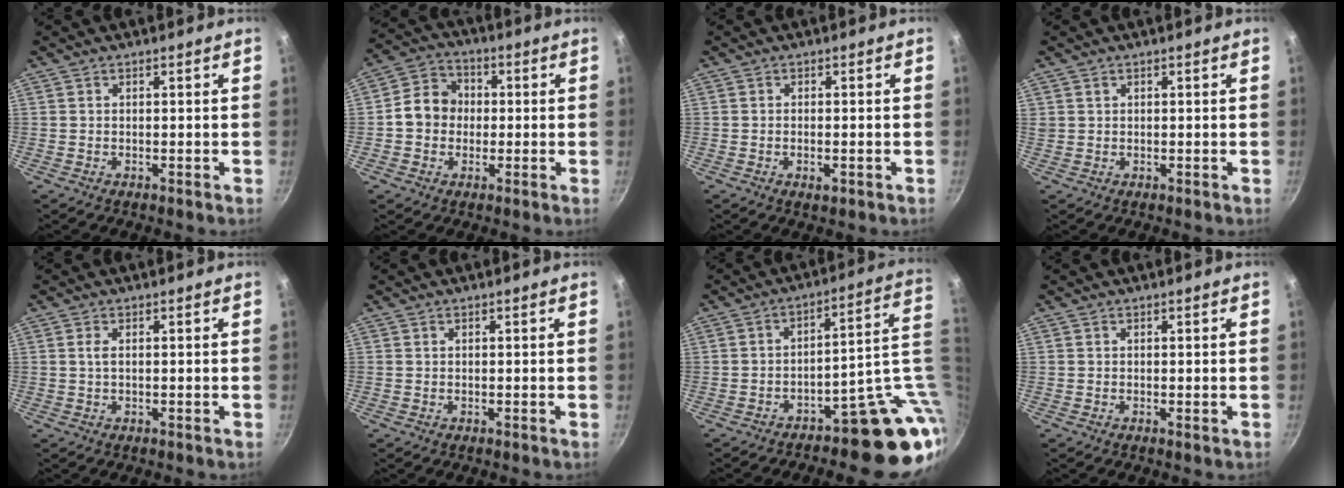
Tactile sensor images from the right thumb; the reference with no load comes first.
{"total": 8.5, "force": [-0.2, 7.4, 4.2], "torque": [-0.040, 0.021, -0.022]}
{"total": 2.1, "force": [-0.7, 0.9, 1.8], "torque": [-0.034, -0.001, -0.013]}
{"total": 0.8, "force": [0.4, 0.6, 0.2], "torque": [0.000, 0.005, 0.009]}
{"total": 1.3, "force": [0.2, 0.5, 1.2], "torque": [-0.023, 0.001, 0.004]}
{"total": 0.0}
{"total": 14.4, "force": [-1.9, 7.1, 12.4], "torque": [-0.088, 0.027, -0.023]}
{"total": 0.0}